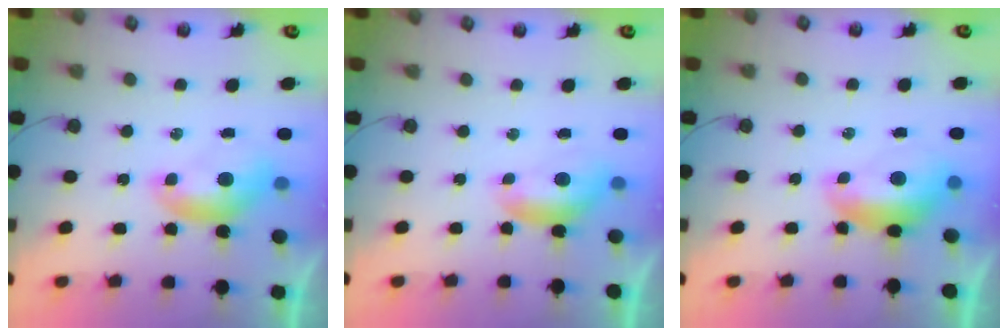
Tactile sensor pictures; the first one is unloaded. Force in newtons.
{"total": 0.5, "press": 0.1, "slide": 0.5}
{"total": 2.2, "press": 2.0, "slide": 0.9}